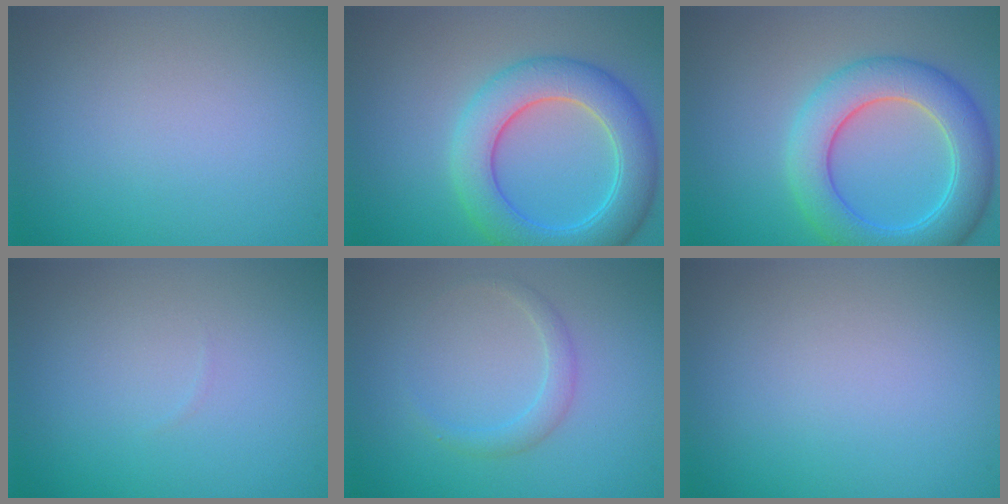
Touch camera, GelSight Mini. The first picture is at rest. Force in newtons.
{"total": 6.8, "press": 6.8, "slide": 0.3}
{"total": 6.8, "press": 6.8, "slide": 0.3}
{"total": 0.0}
{"total": 1.5, "press": 1.5, "slide": 0.1}
{"total": 0.0}